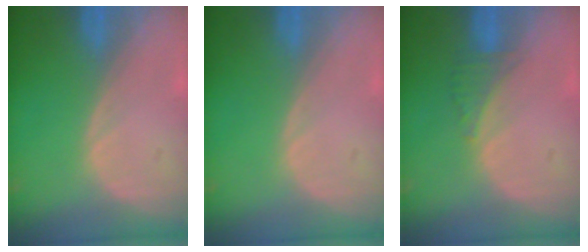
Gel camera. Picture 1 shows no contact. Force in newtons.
{"total": 0.0}
{"total": 2.3, "press": 2.2, "slide": 0.7}